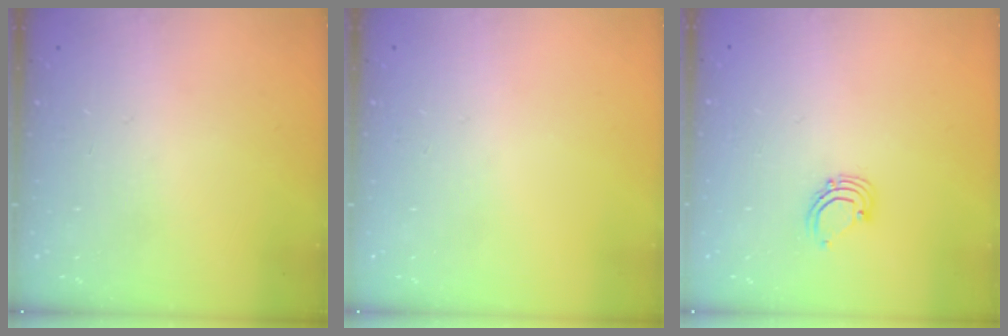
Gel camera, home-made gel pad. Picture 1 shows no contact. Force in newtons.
{"total": 0.0}
{"total": 2.9, "press": 2.9, "slide": 0.2}